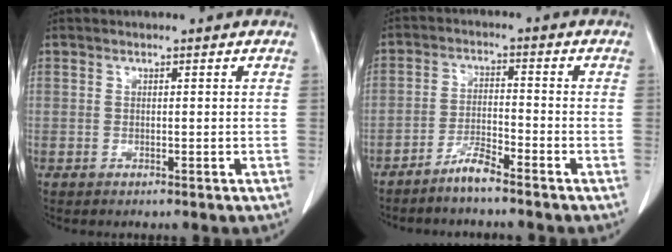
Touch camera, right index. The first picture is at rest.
{"total": 4.0, "force": [-3.5, 0.1, 2.1], "torque": [-0.041, -0.007, -0.069]}